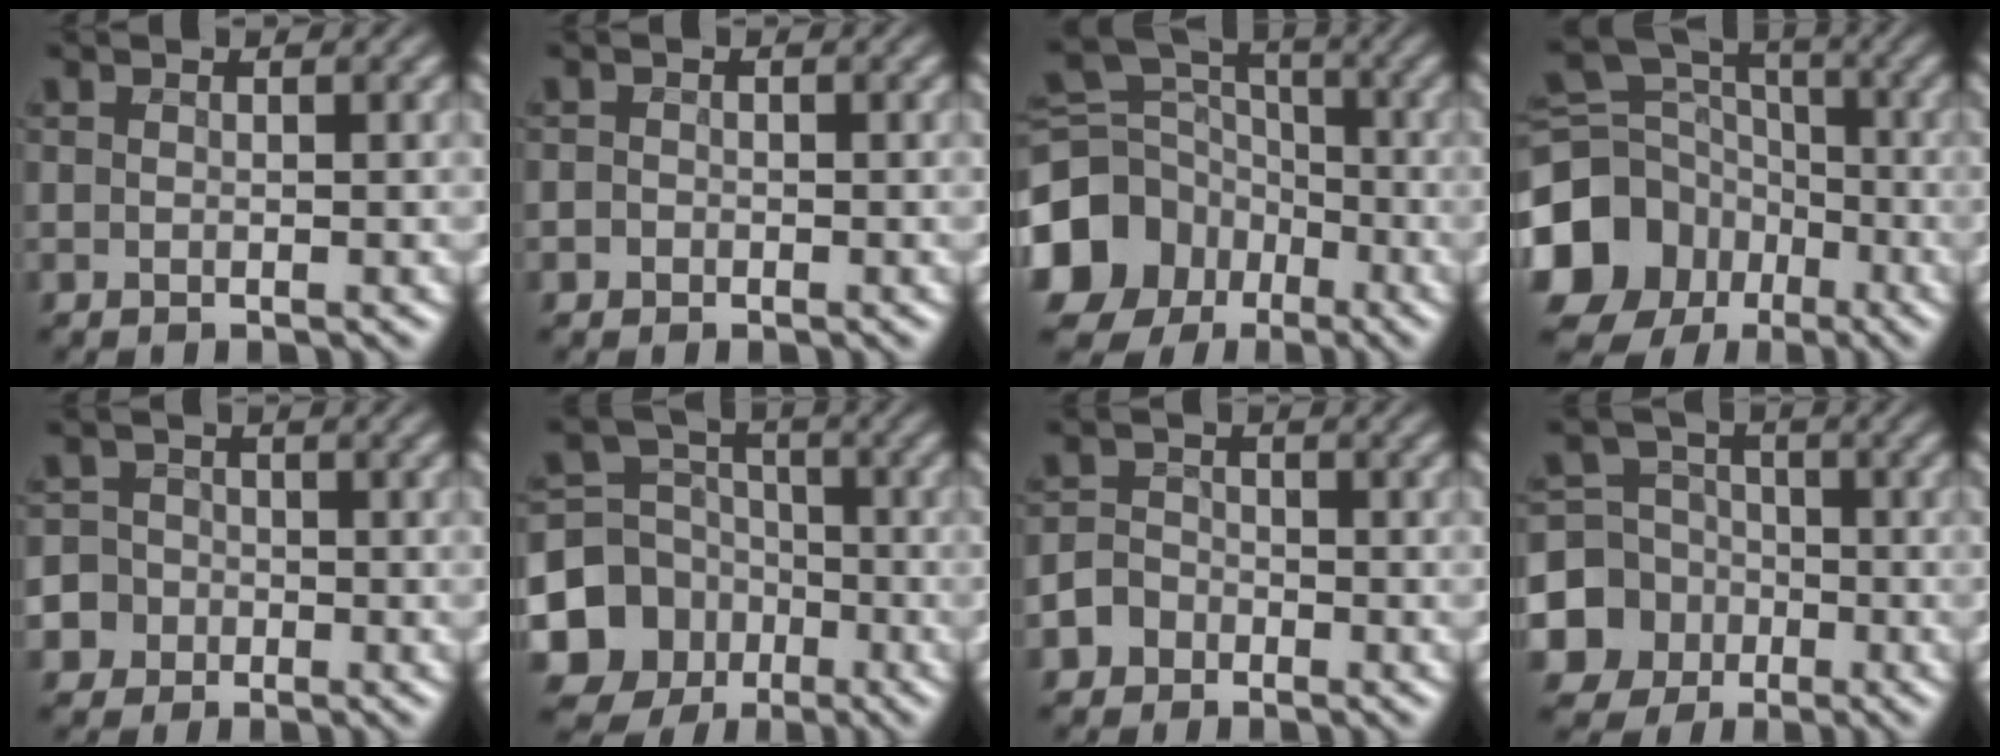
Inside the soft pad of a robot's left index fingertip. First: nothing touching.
{"total": 0.8, "force": [-0.4, 0.7, 0.1], "torque": [0.003, -0.004, -0.008]}
{"total": 13.5, "force": [-6.3, 11.1, 4.5], "torque": [-0.130, -0.034, -0.128]}
{"total": 14.9, "force": [-6.6, 12.3, 5.1], "torque": [-0.142, -0.042, -0.133]}
{"total": 6.1, "force": [-2.8, 5.3, 1.0], "torque": [-0.013, -0.003, -0.073]}
{"total": 10.8, "force": [-4.4, 9.5, 2.7], "torque": [-0.076, -0.029, -0.103]}
{"total": 2.8, "force": [-1.7, 2.2, 0.5], "torque": [0.009, 0.001, -0.039]}
{"total": 9.2, "force": [-3.2, 8.5, 1.7], "torque": [-0.045, -0.013, -0.082]}